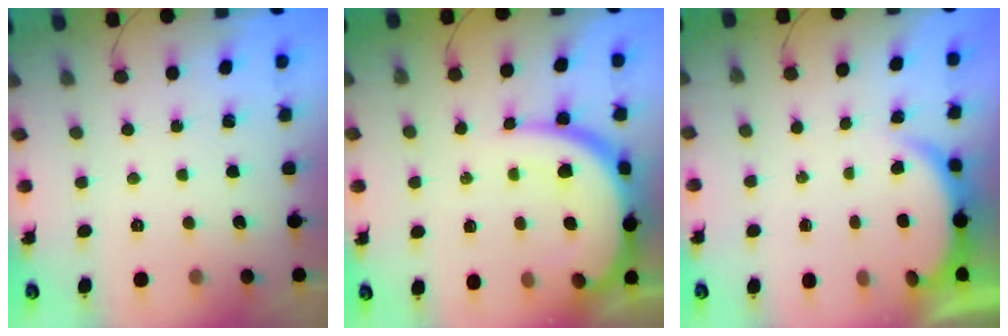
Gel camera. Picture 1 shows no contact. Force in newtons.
{"total": 14.0, "press": 14.0, "slide": 1.4}
{"total": 2.8, "press": 2.7, "slide": 0.6}